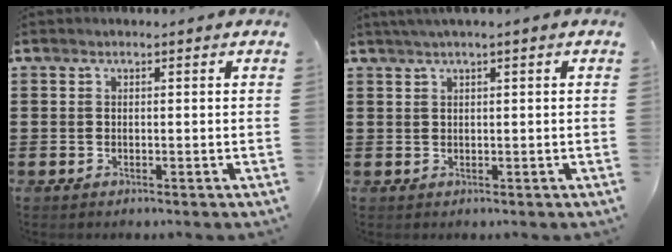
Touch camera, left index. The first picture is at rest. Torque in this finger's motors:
{"motor_torque": [1.08, -1.06, 0.29, 0.10]}